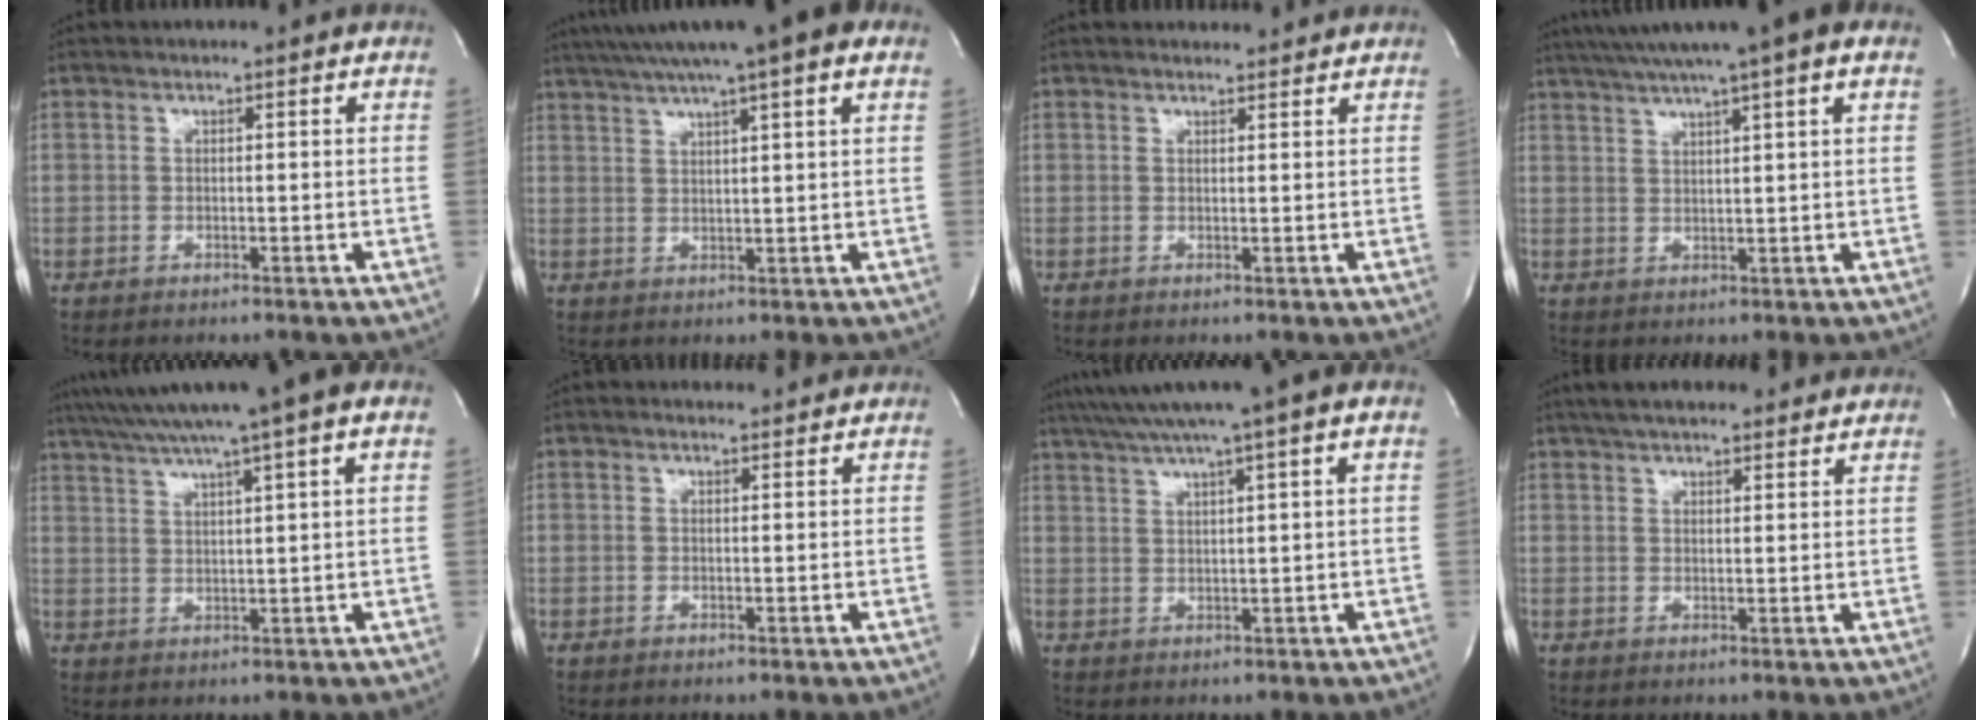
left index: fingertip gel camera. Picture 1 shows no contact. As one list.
[{"total": 12.9, "force": [9.2, 0.4, 9.0], "torque": [-0.151, 0.039, 0.126]}, {"total": 3.6, "force": [3.5, 0.7, 0.6], "torque": [-0.013, 0.016, 0.045]}, {"total": 12.0, "force": [8.5, 0.0, 8.4], "torque": [-0.145, 0.037, 0.116]}, {"total": 12.9, "force": [9.6, -0.8, 8.7], "torque": [-0.150, 0.034, 0.136]}, {"total": 1.8, "force": [1.8, 0.4, 0.1], "torque": [-0.013, 0.007, 0.025]}, {"total": 10.7, "force": [7.7, -1.0, 7.4], "torque": [-0.129, 0.033, 0.111]}, {"total": 13.1, "force": [11.2, 2.9, 6.1], "torque": [-0.089, 0.037, 0.152]}]